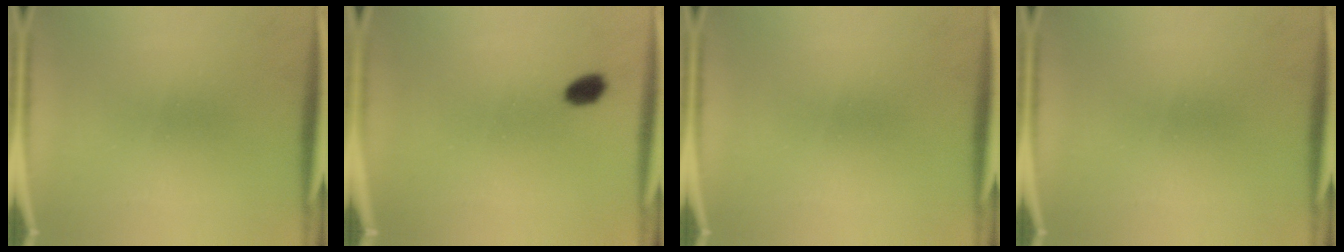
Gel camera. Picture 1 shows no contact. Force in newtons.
{"total": 3.6}
{"total": 0.0}
{"total": 0.0}